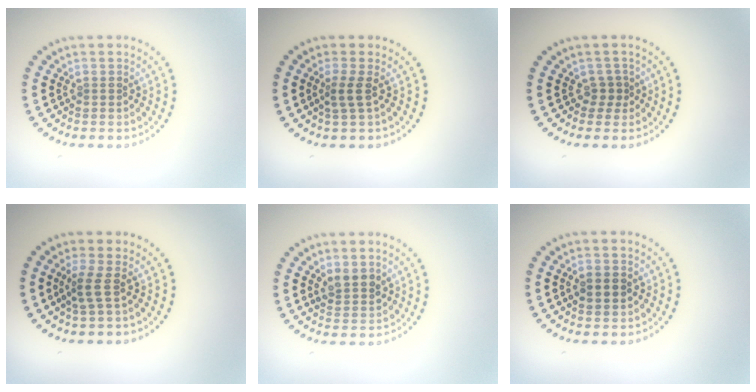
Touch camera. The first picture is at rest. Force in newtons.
{"total": 1.7, "press": 1.2, "slide": 1.3}
{"total": 1.2, "press": 0.8, "slide": 0.8}
{"total": 1.7, "press": 1.2, "slide": 1.3}
{"total": 2.2, "press": 2.0, "slide": 0.9}
{"total": 2.3, "press": 2.2, "slide": 0.2}